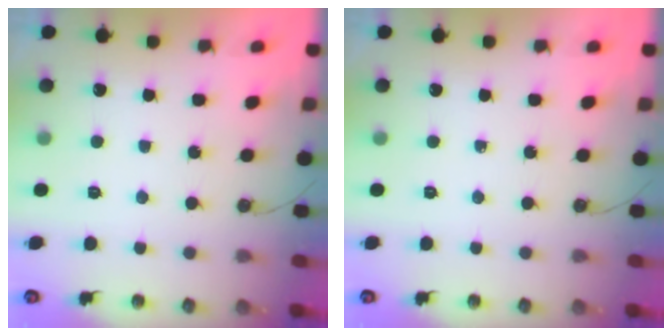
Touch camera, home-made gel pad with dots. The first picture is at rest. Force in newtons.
{"total": 0.0}